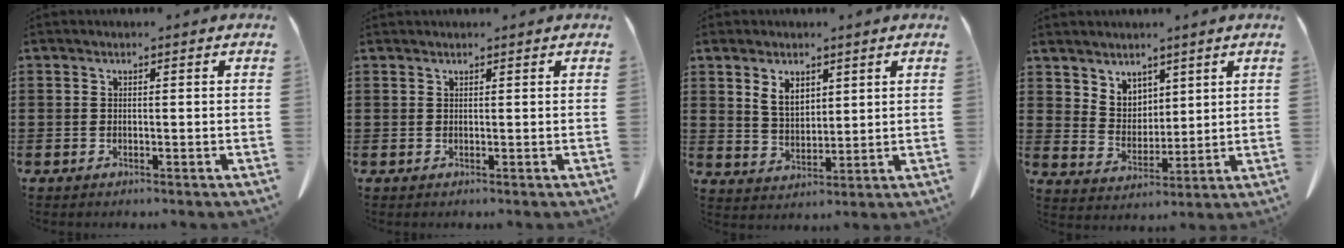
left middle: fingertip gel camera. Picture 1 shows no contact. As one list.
[{"total": 0.5, "force": [0.5, 0.0, 0.1], "torque": [-0.004, 0.000, 0.011]}, {"total": 4.4, "force": [2.8, 2.7, 2.1], "torque": [-0.053, 0.009, 0.052]}, {"total": 5.0, "force": [4.1, 2.9, 0.1], "torque": [-0.021, -0.008, 0.079]}]